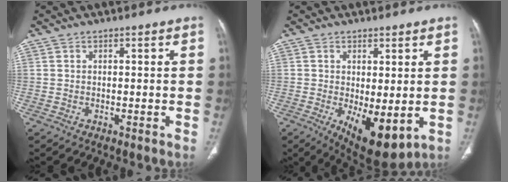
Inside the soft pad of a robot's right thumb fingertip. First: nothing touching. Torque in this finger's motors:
{"motor_torque": [1.03, 2.09, 0.01, 0.01, 0.38]}